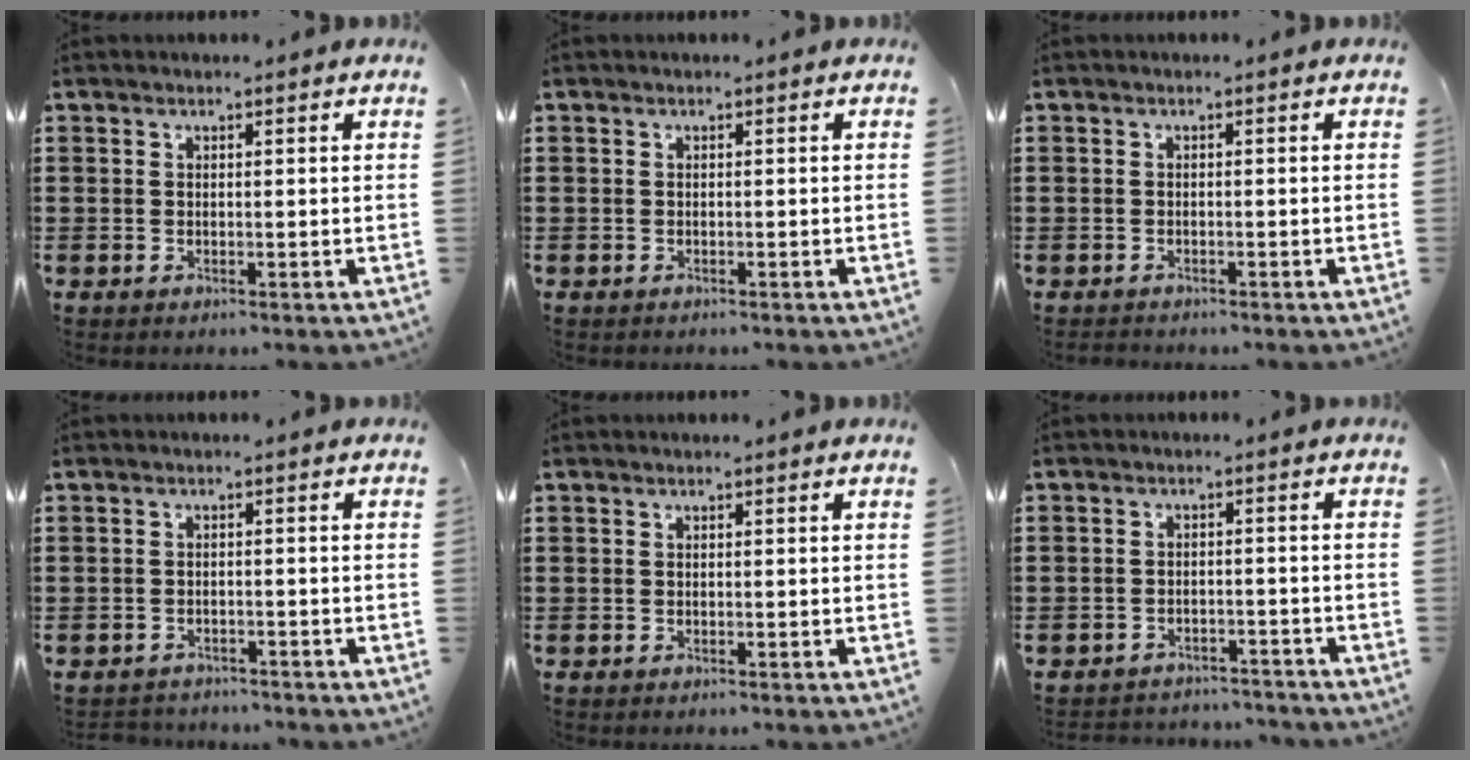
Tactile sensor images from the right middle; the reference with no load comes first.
{"total": 0.0}
{"total": 0.8, "force": [-0.8, 0.2, -0.1], "torque": [0.000, 0.002, -0.019]}
{"total": 1.8, "force": [-1.7, 0.3, -0.1], "torque": [-0.005, -0.001, -0.040]}
{"total": 0.0}
{"total": 3.0, "force": [-2.9, 0.6, -0.4], "torque": [-0.001, 0.002, -0.065]}